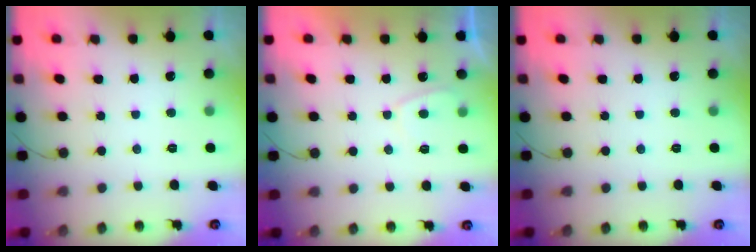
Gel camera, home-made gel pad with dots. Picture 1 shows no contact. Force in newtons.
{"total": 2.4, "press": 2.3, "slide": 0.7}
{"total": 0.0}